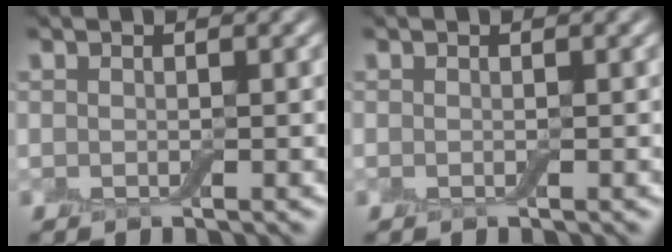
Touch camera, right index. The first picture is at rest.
{"total": 0.0}